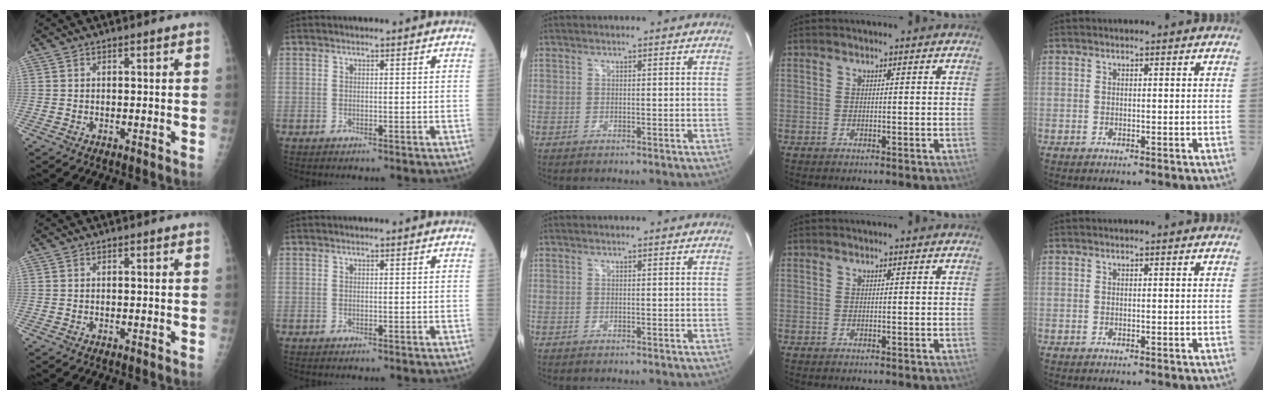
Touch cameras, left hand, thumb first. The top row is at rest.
{}